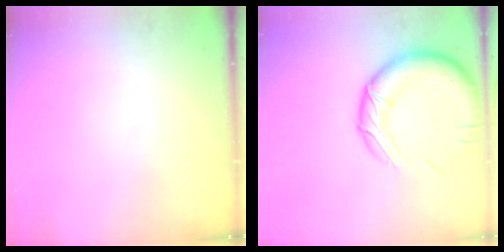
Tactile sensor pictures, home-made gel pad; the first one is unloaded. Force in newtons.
{"total": 20.3, "press": 19.9, "slide": 4.2}